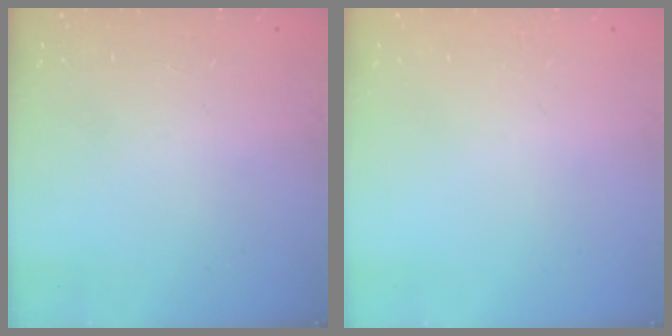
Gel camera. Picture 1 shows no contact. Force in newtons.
{"total": 0.0}